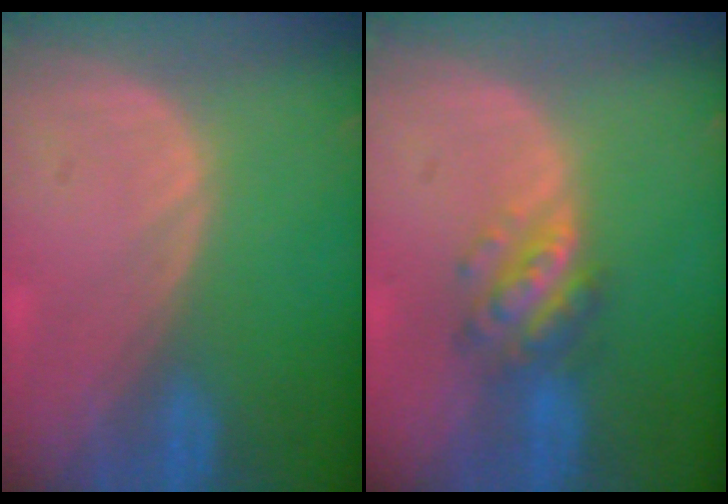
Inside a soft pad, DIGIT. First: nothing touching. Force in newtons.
{"total": 5.9, "press": 5.2, "slide": 2.8}